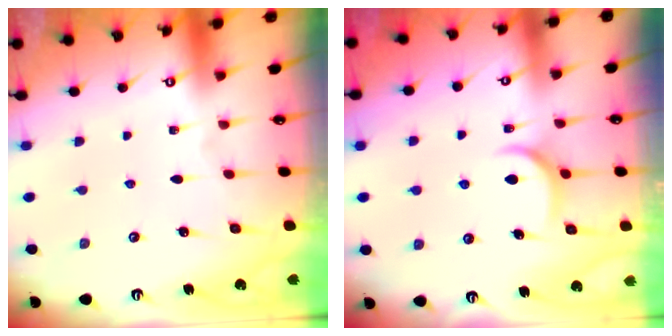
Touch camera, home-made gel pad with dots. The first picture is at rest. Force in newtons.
{"total": 6.9, "press": 6.9, "slide": 0.8}